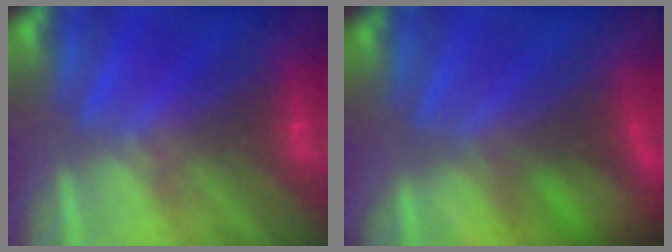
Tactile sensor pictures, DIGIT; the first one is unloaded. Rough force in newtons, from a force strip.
{"total": 6.0}